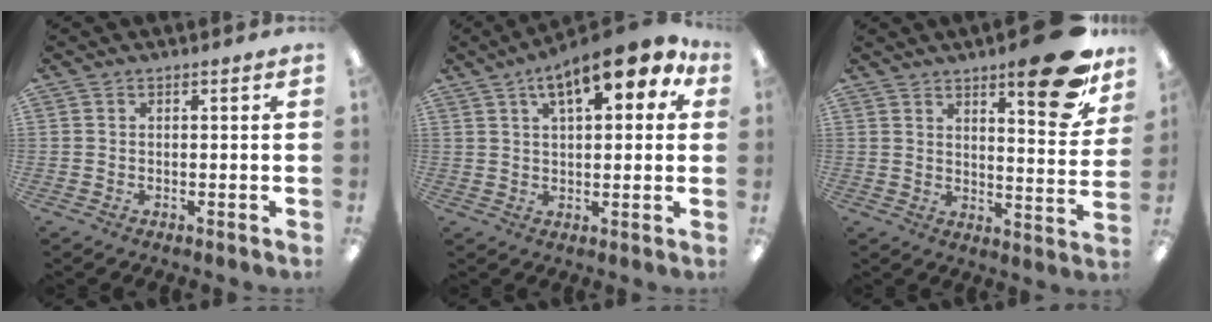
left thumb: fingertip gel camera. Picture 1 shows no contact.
{"total": 13.2, "force": [6.9, 5.3, 9.9], "torque": [-0.141, -0.021, 0.111]}
{"total": 15.9, "force": [10.4, 4.4, 11.1], "torque": [-0.140, -0.067, 0.162]}